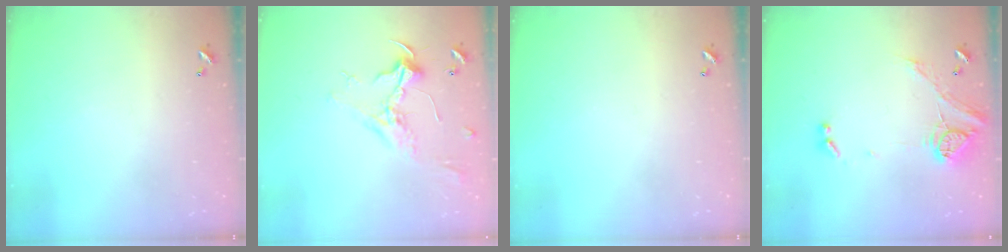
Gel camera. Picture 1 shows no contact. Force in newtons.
{"total": 2.4, "press": 2.3, "slide": 0.8}
{"total": 0.0}
{"total": 17.3, "press": 17.3, "slide": 0.8}